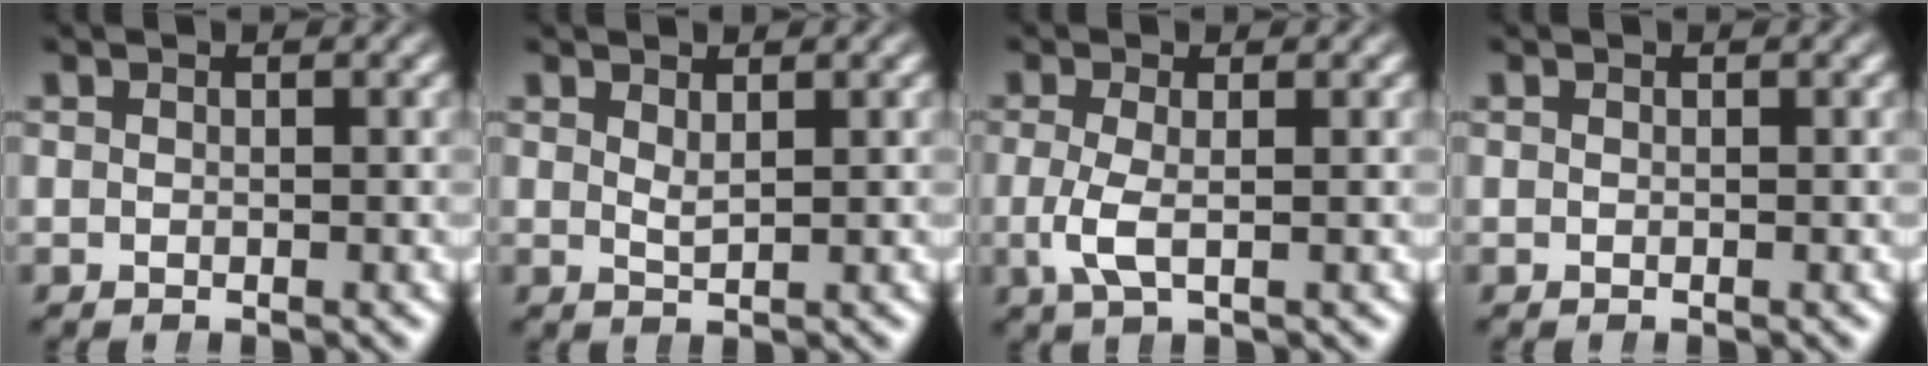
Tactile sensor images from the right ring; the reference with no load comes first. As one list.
[{"total": 1.1, "force": [0.9, -0.5, 0.4], "torque": [-0.010, -0.013, 0.024]}, {"total": 2.5, "force": [-0.5, 0.8, 2.3], "torque": [-0.065, -0.018, 0.000]}, {"total": 0.0}]